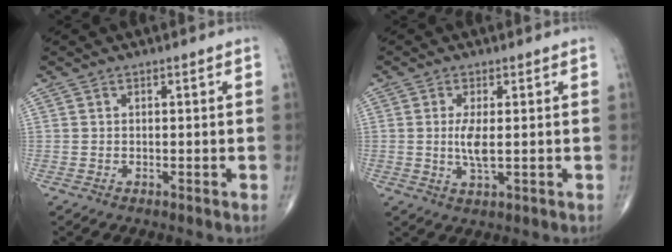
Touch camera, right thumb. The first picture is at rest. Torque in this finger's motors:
{"motor_torque": [1.10, 0.85, 0.69, -0.36, 0.06]}